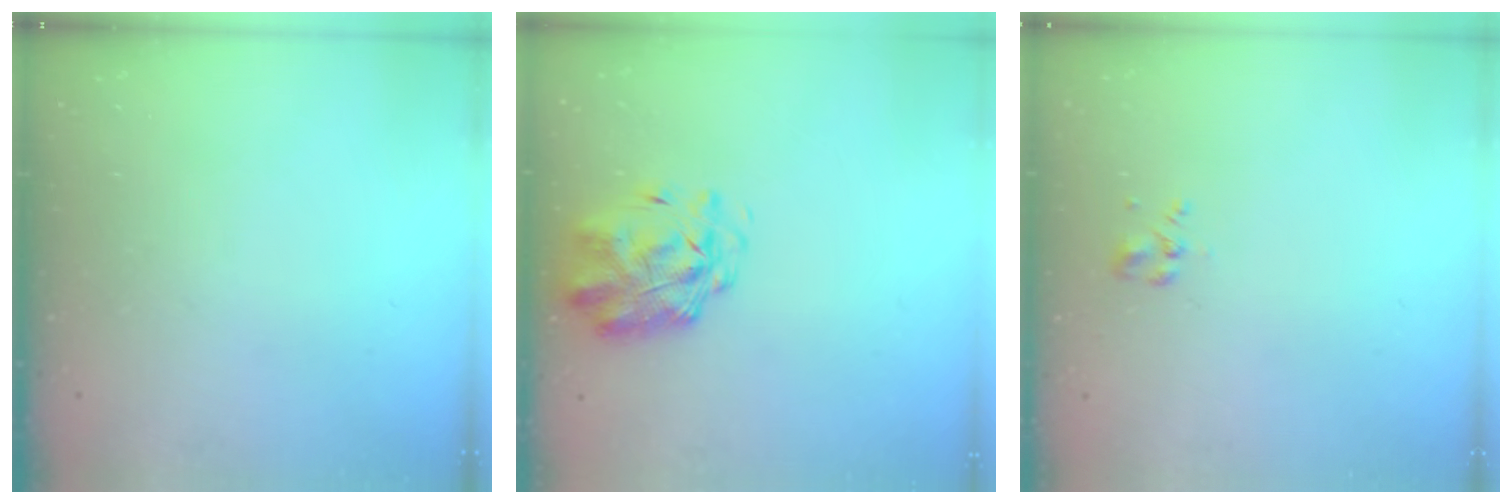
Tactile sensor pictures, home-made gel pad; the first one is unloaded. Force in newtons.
{"total": 1.9, "press": 1.7, "slide": 0.9}
{"total": 2.0, "press": 1.8, "slide": 0.9}